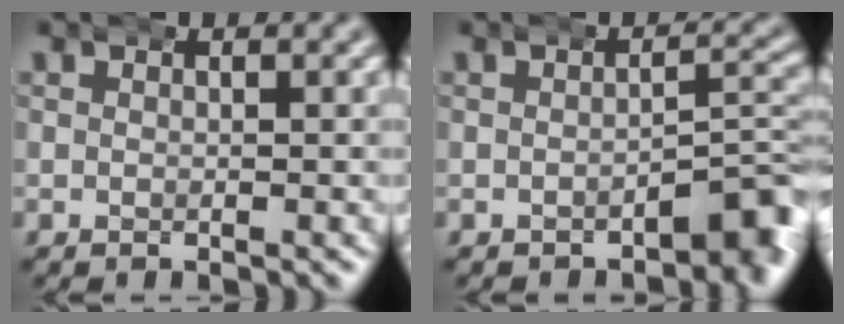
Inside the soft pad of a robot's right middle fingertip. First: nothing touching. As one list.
[{"total": 3.6, "force": [-1.8, 1.5, 2.8], "torque": [-0.027, 0.004, -0.029]}]